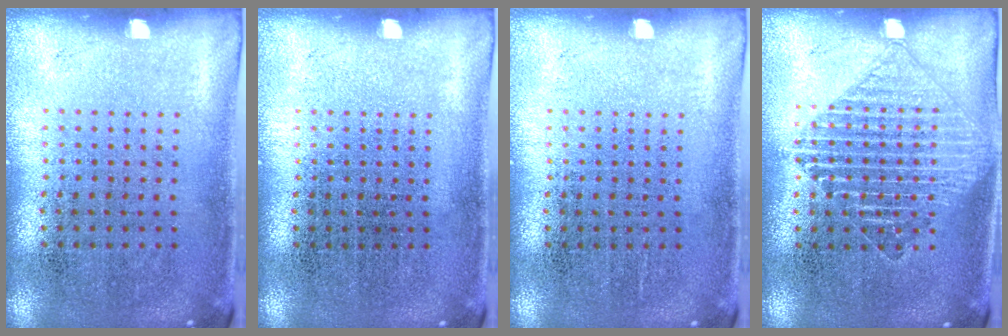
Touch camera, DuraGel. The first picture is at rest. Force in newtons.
{"total": 0.0}
{"total": 0.0}
{"total": 1.3, "press": 1.3, "slide": 0.2}